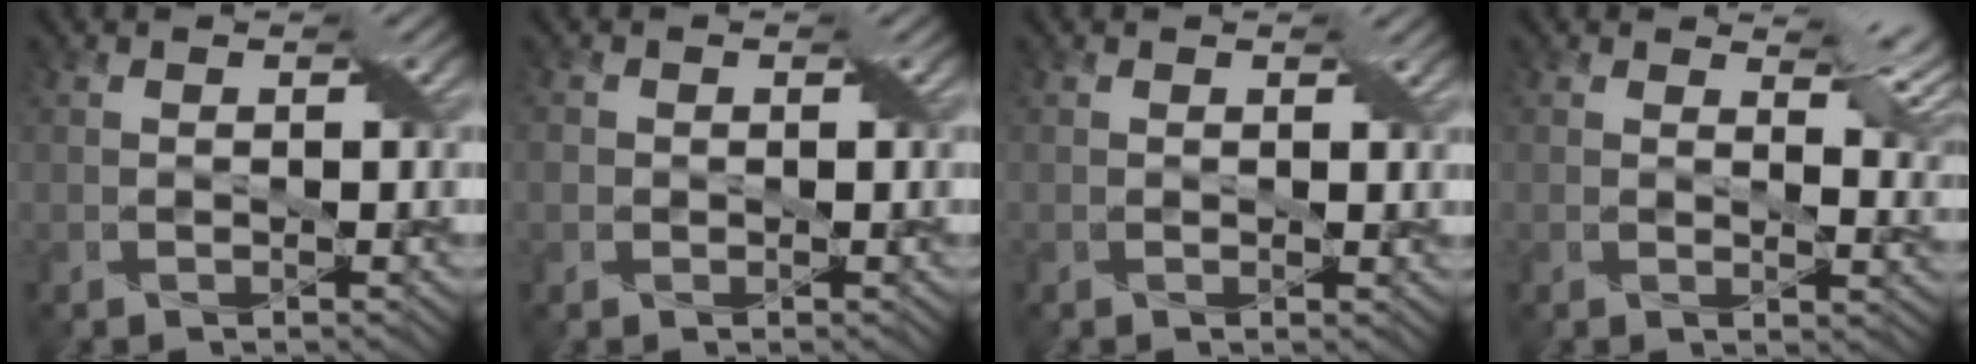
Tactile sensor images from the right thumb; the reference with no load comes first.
{"total": 1.2, "force": [-0.1, 1.2, 0.3], "torque": [-0.009, -0.001, -0.004]}
{"total": 1.1, "force": [0.4, 0.6, 0.8], "torque": [-0.013, -0.002, 0.010]}
{"total": 4.8, "force": [3.1, 2.0, 3.1], "torque": [-0.046, -0.004, 0.045]}